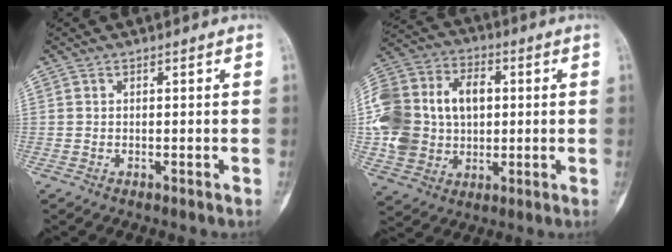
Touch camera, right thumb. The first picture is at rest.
{"total": 22.0, "force": [1.6, 16.6, 14.4], "torque": [-0.287, 0.024, 0.039]}